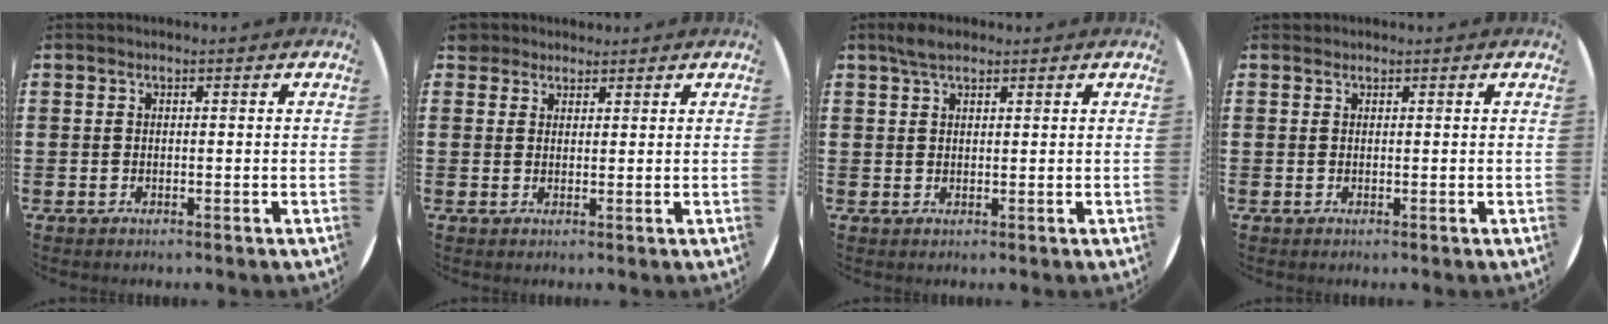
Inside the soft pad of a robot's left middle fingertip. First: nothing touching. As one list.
[{"total": 2.2, "force": [1.9, 1.1, -0.1], "torque": [0.005, 0.002, 0.037]}, {"total": 2.7, "force": [2.1, 1.0, 1.4], "torque": [-0.022, 0.004, 0.036]}, {"total": 0.5, "force": [0.5, 0.2, -0.1], "torque": [0.003, 0.004, 0.009]}]